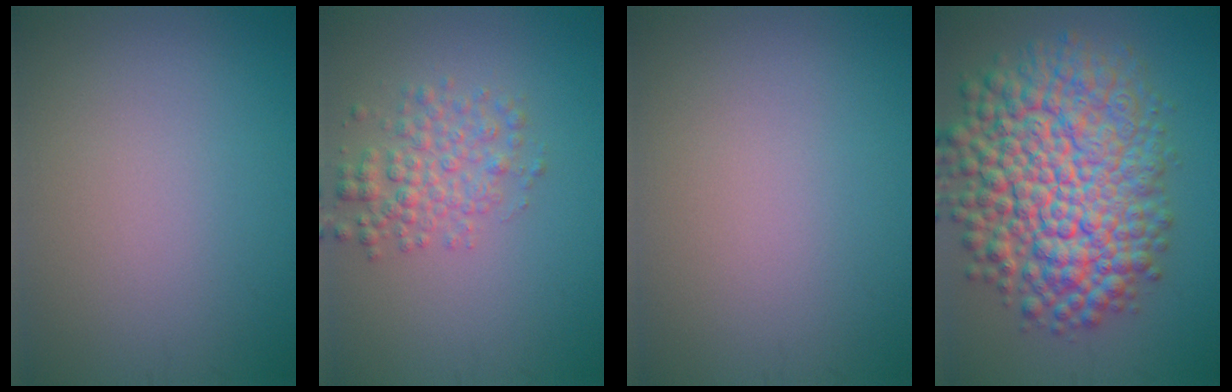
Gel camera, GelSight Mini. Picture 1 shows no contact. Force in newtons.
{"total": 3.2, "press": 3.2, "slide": 0.1}
{"total": 0.0}
{"total": 12.8, "press": 12.8, "slide": 0.4}